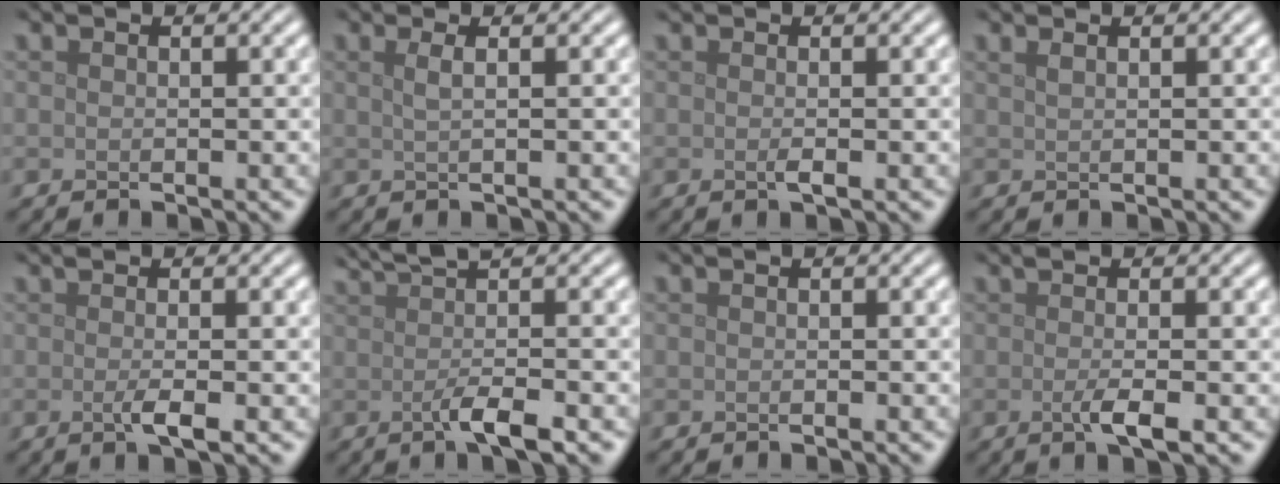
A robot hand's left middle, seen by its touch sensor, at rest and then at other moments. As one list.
[{"total": 1.8, "force": [0.6, 0.7, 1.6], "torque": [-0.020, 0.002, -0.004]}, {"total": 1.0, "force": [-0.1, 0.2, 0.9], "torque": [-0.016, -0.002, -0.005]}, {"total": 1.1, "force": [0.7, 0.5, 0.7], "torque": [-0.007, -0.001, 0.006]}, {"total": 2.5, "force": [-0.2, 0.6, 2.4], "torque": [-0.037, -0.003, -0.009]}, {"total": 5.2, "force": [0.3, 1.3, 5.1], "torque": [-0.070, 0.006, 0.006]}, {"total": 0.6, "force": [-0.2, 0.2, 0.6], "torque": [-0.004, 0.000, -0.005]}, {"total": 2.9, "force": [-0.3, 0.7, 2.8], "torque": [-0.041, -0.004, -0.010]}]